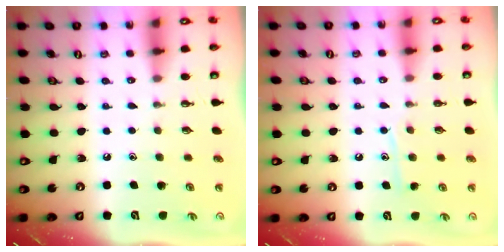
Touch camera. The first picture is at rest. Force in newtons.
{"total": 6.9, "press": 6.9, "slide": 0.2}